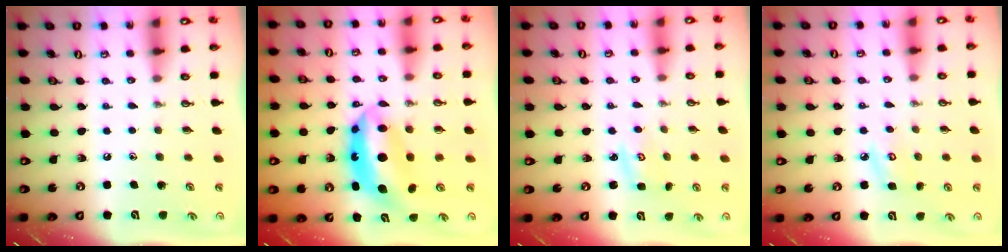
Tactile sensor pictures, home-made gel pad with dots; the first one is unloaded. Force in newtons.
{"total": 10.1, "press": 10.0, "slide": 1.0}
{"total": 3.2, "press": 3.2, "slide": 0.3}
{"total": 6.4, "press": 6.4, "slide": 0.5}